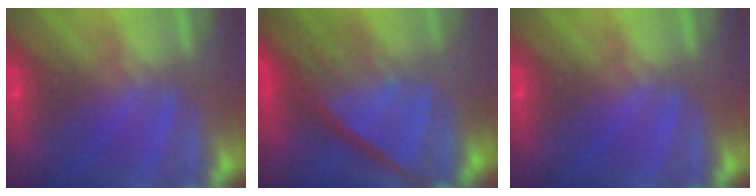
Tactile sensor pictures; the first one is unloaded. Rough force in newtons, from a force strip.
{"total": 9.4}
{"total": 0.0}